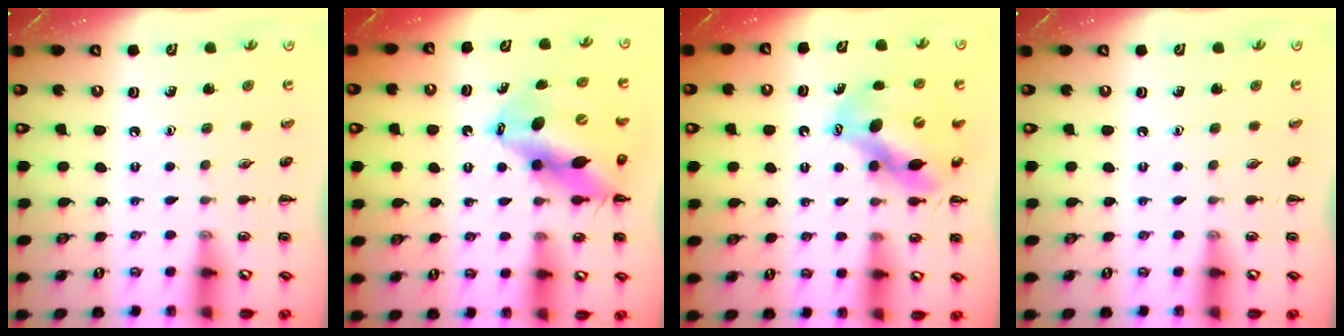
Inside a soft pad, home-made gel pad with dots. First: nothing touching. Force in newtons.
{"total": 14.7, "press": 14.2, "slide": 3.9}
{"total": 12.8, "press": 12.3, "slide": 3.3}
{"total": 0.0}